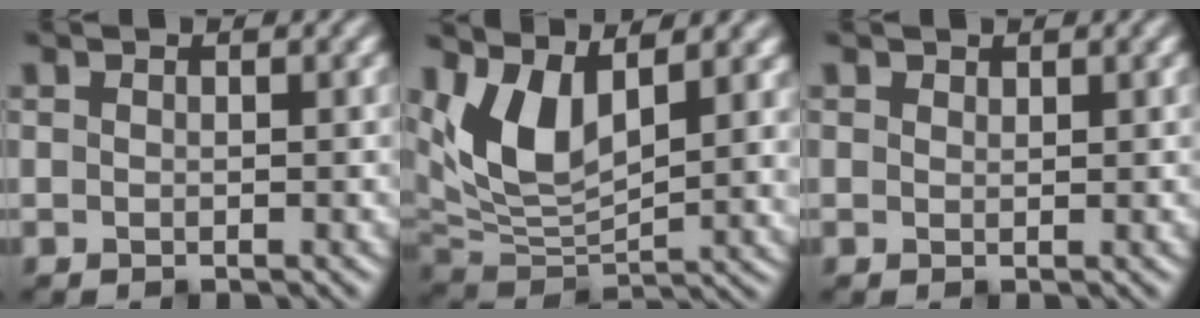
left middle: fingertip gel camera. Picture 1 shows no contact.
{"total": 8.2, "force": [3.4, 4.2, 6.2], "torque": [-0.126, -0.002, 0.063]}
{"total": 0.6, "force": [0.6, 0.1, 0.0], "torque": [-0.001, -0.002, 0.010]}